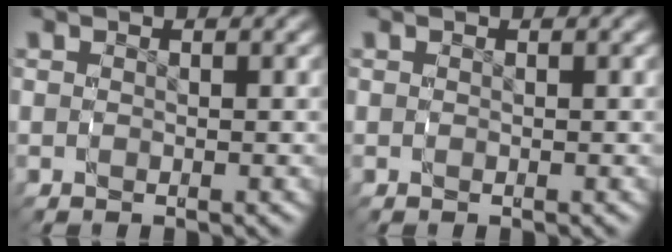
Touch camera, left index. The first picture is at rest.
{"total": 0.0}